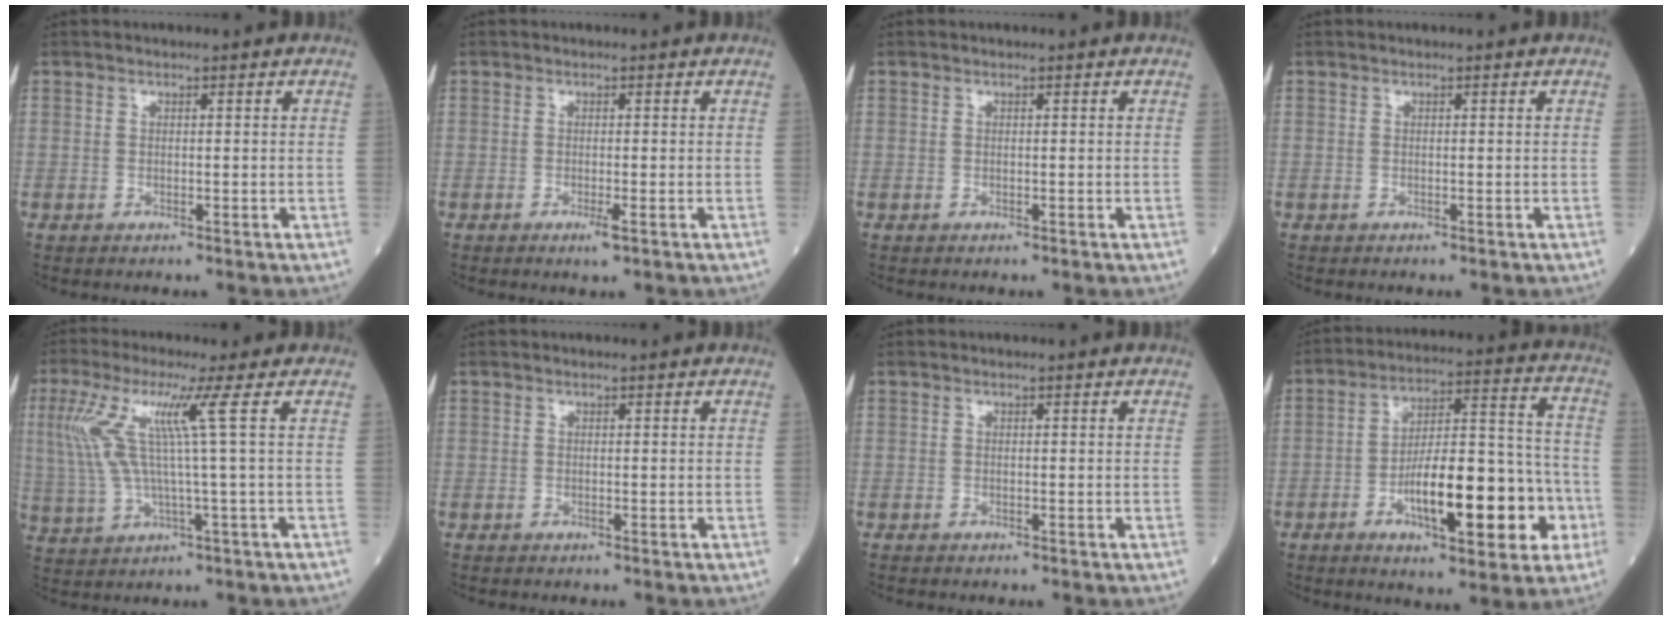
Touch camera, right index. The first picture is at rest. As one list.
[{"total": 1.8, "force": [-0.9, 0.1, 1.5], "torque": [-0.029, -0.005, -0.014]}, {"total": 0.0}, {"total": 0.0}, {"total": 9.0, "force": [2.4, -1.0, 8.6], "torque": [-0.199, 0.016, 0.056]}, {"total": 0.7, "force": [-0.5, 0.2, 0.3], "torque": [-0.010, -0.002, -0.007]}, {"total": 1.3, "force": [-1.0, 0.4, 0.6], "torque": [-0.016, -0.004, -0.014]}, {"total": 17.6, "force": [-6.0, 5.2, 15.7], "torque": [-0.247, 0.024, -0.085]}]